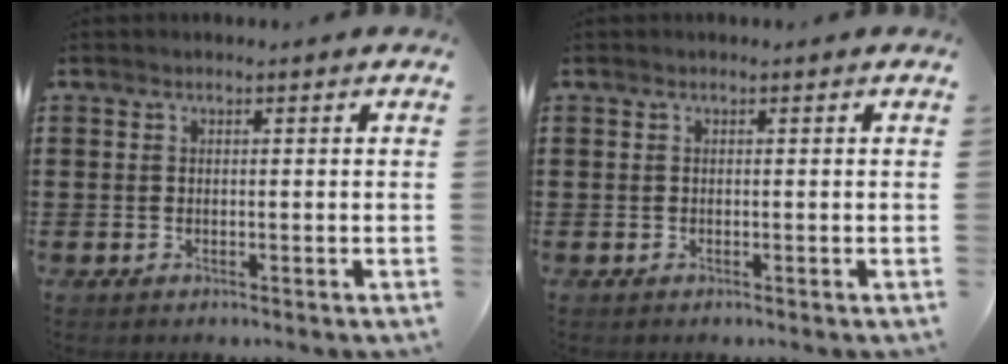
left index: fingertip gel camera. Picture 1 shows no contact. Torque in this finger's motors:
{"motor_torque": [-0.02, -0.01, 0.00, -0.01]}